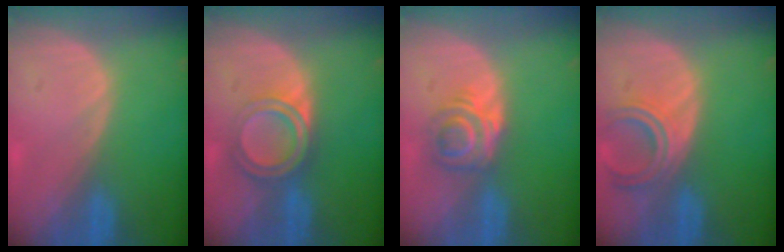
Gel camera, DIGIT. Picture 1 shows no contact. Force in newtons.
{"total": 6.0, "press": 5.2, "slide": 3.0}
{"total": 6.1, "press": 5.0, "slide": 3.4}
{"total": 5.6, "press": 5.1, "slide": 2.2}